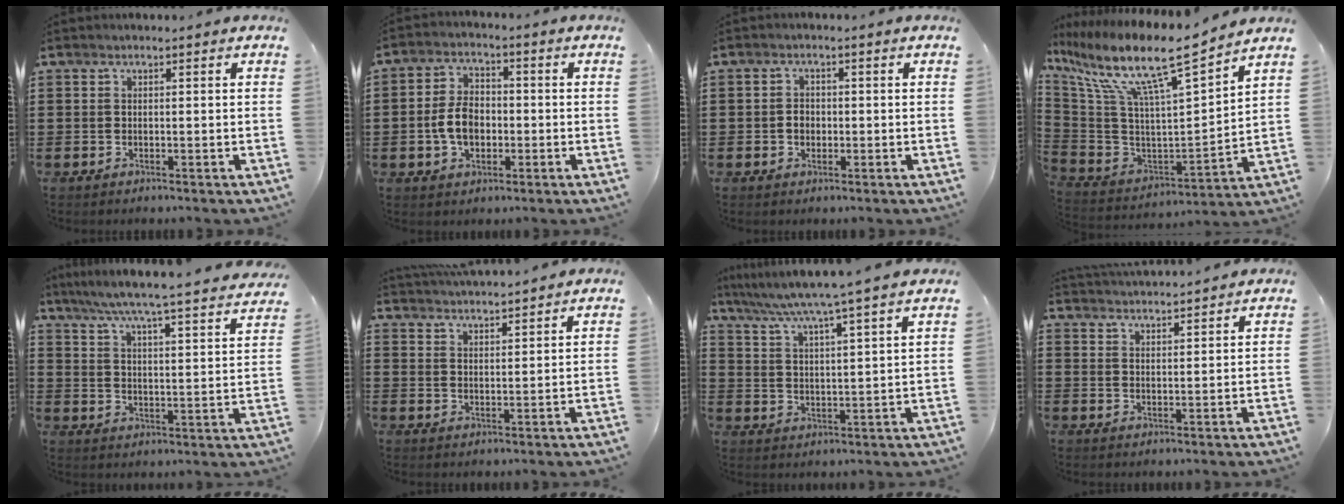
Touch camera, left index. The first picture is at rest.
{"total": 6.3, "force": [-1.2, 3.9, 4.8], "torque": [-0.108, 0.004, -0.026]}
{"total": 1.9, "force": [-0.2, 1.5, 1.1], "torque": [-0.025, 0.005, -0.006]}
{"total": 12.7, "force": [8.8, 1.3, 9.1], "torque": [-0.208, -0.062, 0.140]}
{"total": 5.5, "force": [5.0, -0.9, 2.2], "torque": [-0.066, -0.045, 0.076]}
{"total": 3.4, "force": [3.4, -0.4, -0.2], "torque": [-0.008, -0.018, 0.060]}
{"total": 5.7, "force": [4.9, -1.5, 2.4], "torque": [-0.067, -0.038, 0.078]}
{"total": 3.1, "force": [3.1, -0.4, -0.2], "torque": [-0.006, -0.017, 0.056]}